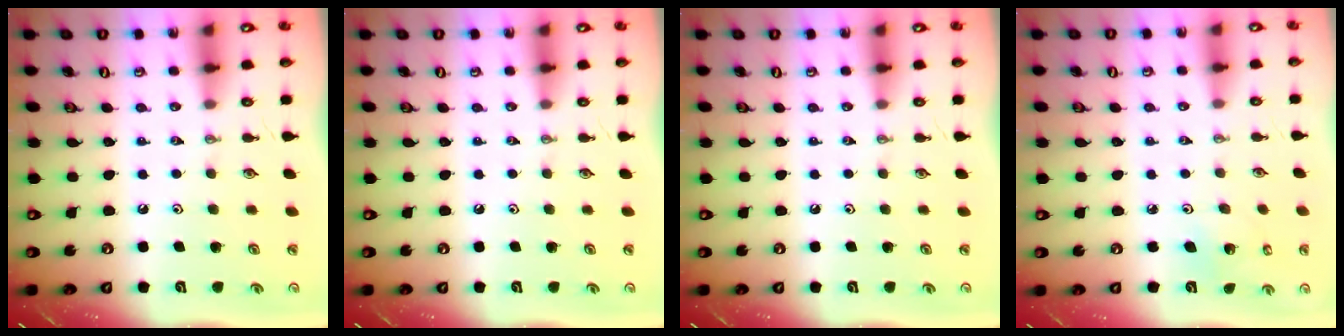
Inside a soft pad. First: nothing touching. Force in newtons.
{"total": 0.0}
{"total": 0.0}
{"total": 3.2, "press": 3.2, "slide": 0.1}